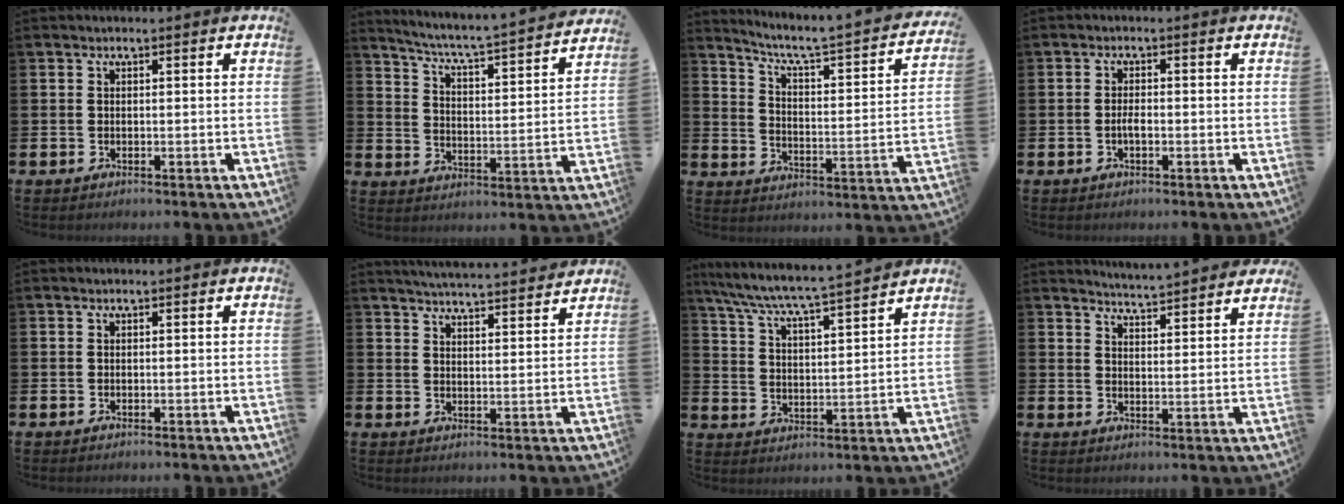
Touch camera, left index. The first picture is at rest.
{"total": 5.4, "force": [5.1, -0.1, 1.8], "torque": [-0.059, -0.048, 0.079]}
{"total": 5.1, "force": [4.3, 0.2, 2.7], "torque": [-0.067, -0.043, 0.058]}
{"total": 1.6, "force": [-0.4, 0.6, 1.4], "torque": [-0.024, 0.001, -0.010]}
{"total": 0.0}
{"total": 5.0, "force": [5.0, -0.1, 0.3], "torque": [-0.018, -0.035, 0.089]}
{"total": 6.9, "force": [6.6, -0.1, 2.0], "torque": [-0.067, -0.051, 0.110]}
{"total": 4.6, "force": [4.6, -0.4, -0.1], "torque": [-0.008, -0.036, 0.080]}